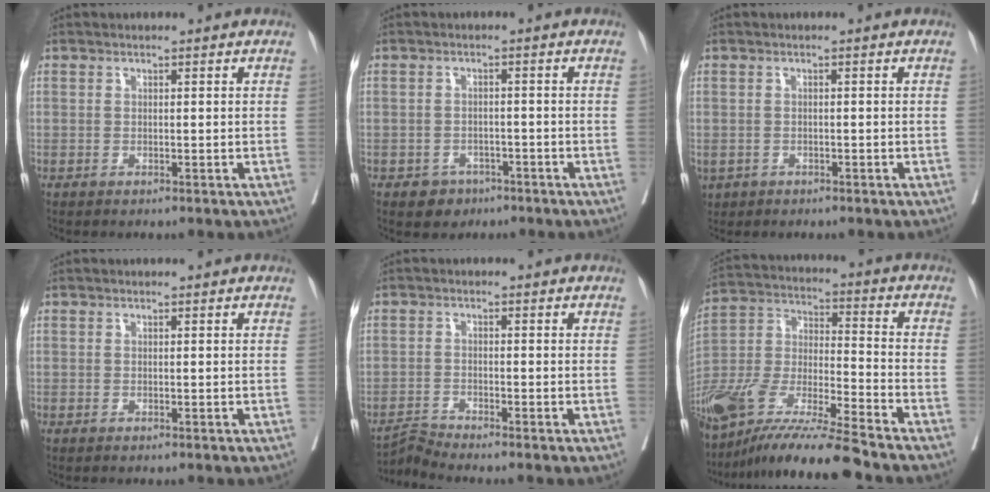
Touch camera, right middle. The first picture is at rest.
{"total": 3.1, "force": [-1.9, 2.4, 0.5], "torque": [-0.007, 0.009, -0.023]}
{"total": 3.5, "force": [-1.8, 2.8, 1.2], "torque": [-0.035, -0.004, -0.025]}
{"total": 0.0}
{"total": 2.8, "force": [-2.4, -1.4, -0.6], "torque": [0.001, -0.018, -0.047]}
{"total": 19.8, "force": [-15.7, 0.6, 12.0], "torque": [-0.272, -0.041, -0.302]}